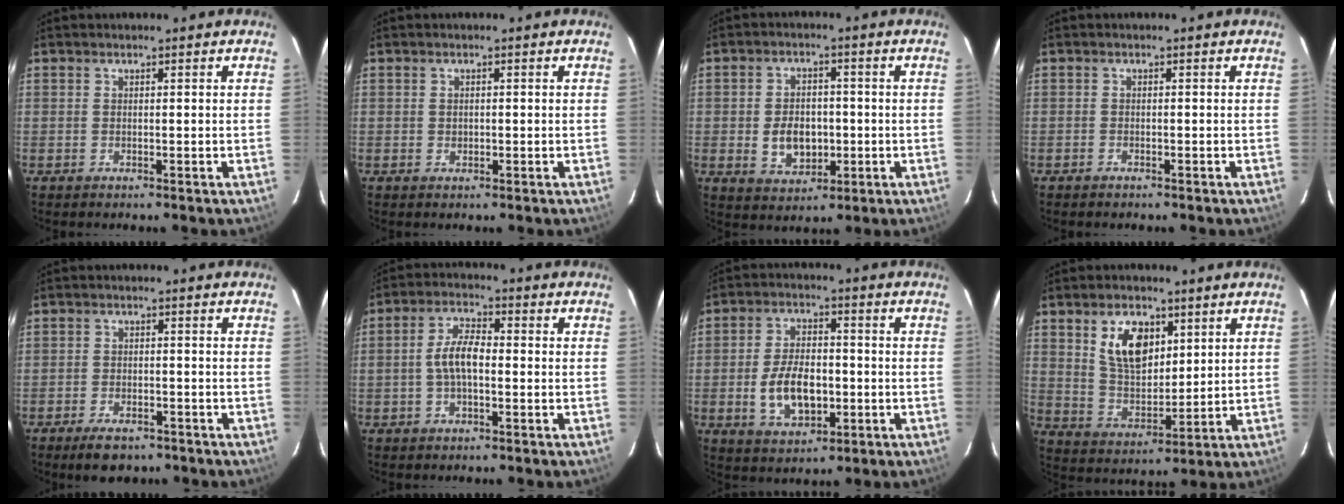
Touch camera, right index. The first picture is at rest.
{"total": 0.8, "force": [0.0, 0.8, 0.2], "torque": [-0.001, 0.000, 0.001]}
{"total": 7.4, "force": [-1.2, 5.5, 4.9], "torque": [-0.098, 0.001, -0.009]}
{"total": 0.9, "force": [-0.8, 0.5, 0.1], "torque": [-0.005, 0.003, -0.015]}
{"total": 6.3, "force": [-4.8, 2.8, 3.0], "torque": [-0.071, -0.001, -0.072]}
{"total": 5.9, "force": [-1.0, 2.5, 5.3], "torque": [-0.108, 0.013, -0.019]}
{"total": 10.3, "force": [-2.3, 5.9, 8.1], "torque": [-0.162, 0.003, -0.030]}
{"total": 10.4, "force": [4.5, 6.0, 7.1], "torque": [-0.128, 0.009, 0.094]}